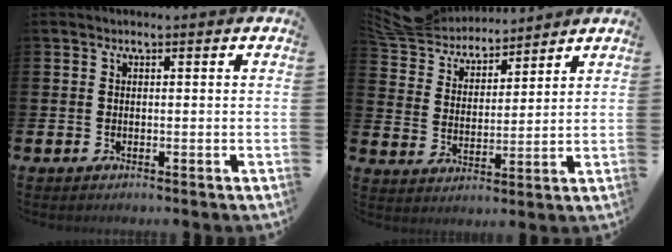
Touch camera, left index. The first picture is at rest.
{"total": 7.2, "force": [7.0, 1.8, 0.9], "torque": [-0.055, -0.040, 0.126]}